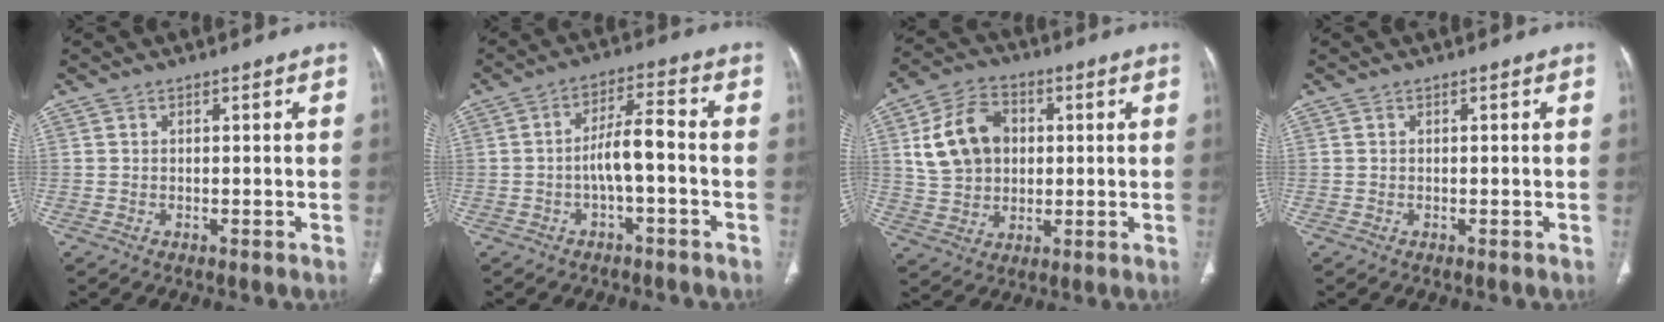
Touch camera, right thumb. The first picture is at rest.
{"total": 6.4, "force": [-1.7, 1.7, 6.0], "torque": [-0.112, 0.034, -0.033]}
{"total": 12.9, "force": [2.5, 9.8, 7.9], "torque": [-0.123, 0.010, 0.047]}
{"total": 0.0}